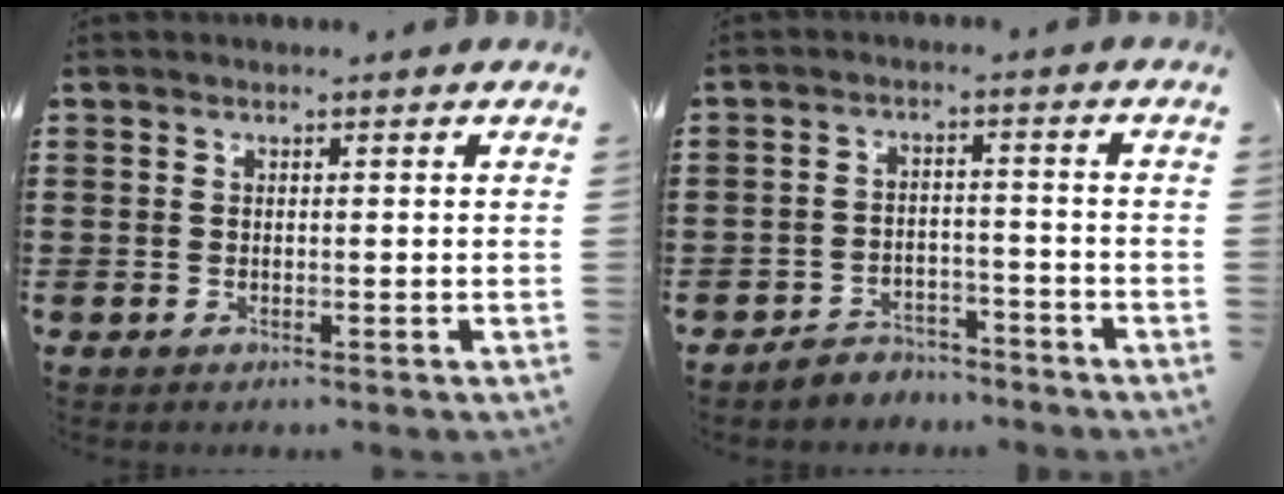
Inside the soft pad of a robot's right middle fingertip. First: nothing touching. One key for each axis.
{"total": 3.4, "fx": -3.4, "fy": 0.6, "fz": -0.2, "tx": -0.002, "ty": 0.003, "tz": -0.072}